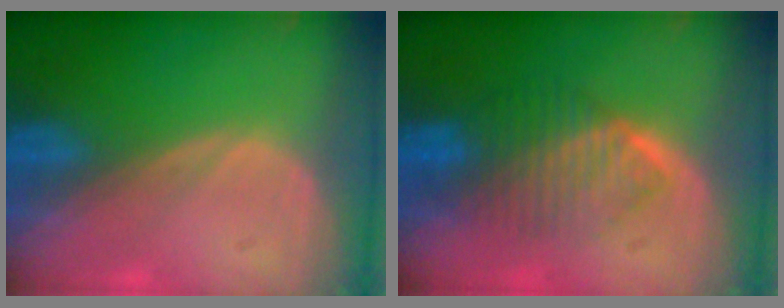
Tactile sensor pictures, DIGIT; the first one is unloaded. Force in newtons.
{"total": 6.7, "press": 6.7, "slide": 0.3}